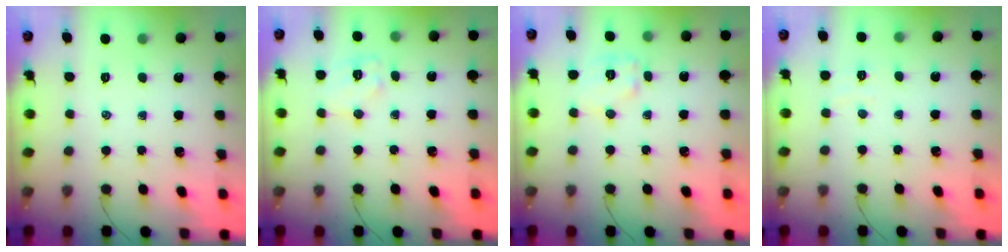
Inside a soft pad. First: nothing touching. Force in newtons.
{"total": 8.6, "press": 8.6, "slide": 0.4}
{"total": 7.4, "press": 7.4, "slide": 1.0}
{"total": 3.0, "press": 2.9, "slide": 0.7}